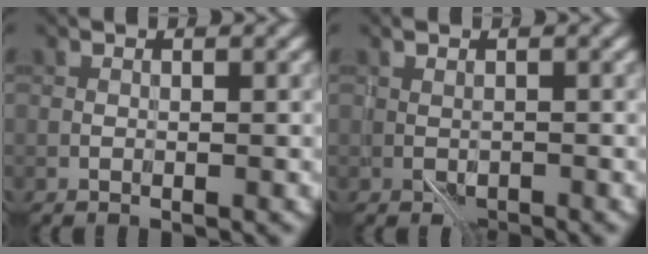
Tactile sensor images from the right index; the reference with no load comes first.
{"total": 1.2, "force": [-0.6, 0.7, 0.8], "torque": [-0.016, -0.003, -0.010]}